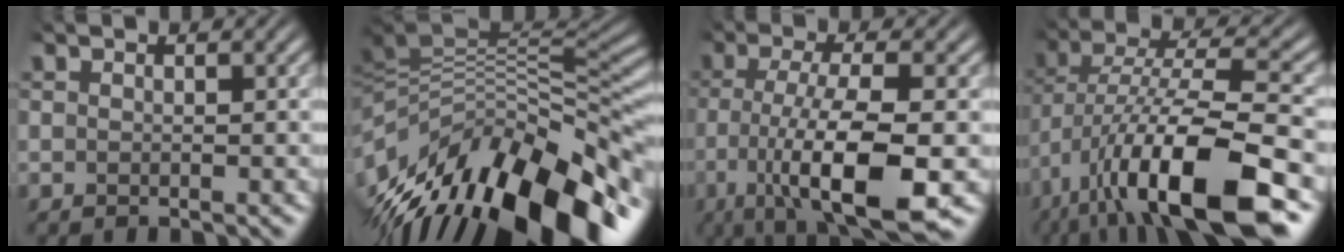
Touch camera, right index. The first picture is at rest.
{"total": 17.8, "force": [-6.1, 10.8, 12.8], "torque": [-0.220, -0.047, -0.069]}
{"total": 10.4, "force": [-3.6, 3.6, 9.1], "torque": [-0.166, -0.047, -0.028]}
{"total": 11.4, "force": [-3.5, 4.7, 9.8], "torque": [-0.184, -0.038, -0.029]}